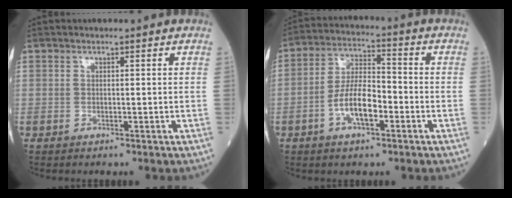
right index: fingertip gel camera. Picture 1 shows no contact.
{"total": 8.3, "force": [-2.9, 3.0, 7.1], "torque": [-0.145, 0.013, -0.055]}